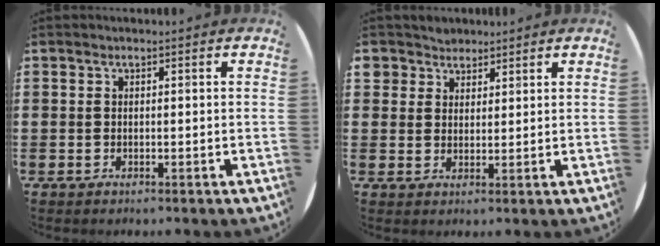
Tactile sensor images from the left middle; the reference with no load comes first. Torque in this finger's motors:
{"motor_torque": [-0.02, 0.02, 0.06, 0.02]}